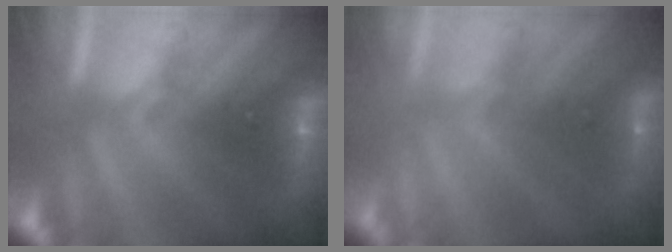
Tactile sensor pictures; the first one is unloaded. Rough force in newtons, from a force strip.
{"total": 2.1}